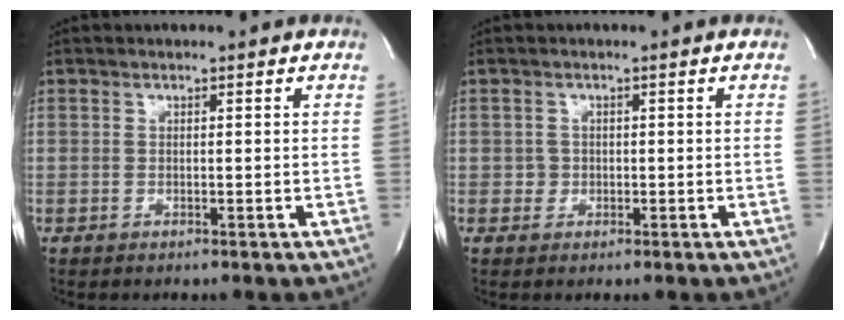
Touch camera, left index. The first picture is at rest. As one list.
[{"total": 1.3, "force": [-0.3, 1.2, 0.0], "torque": [0.005, 0.001, -0.006]}]